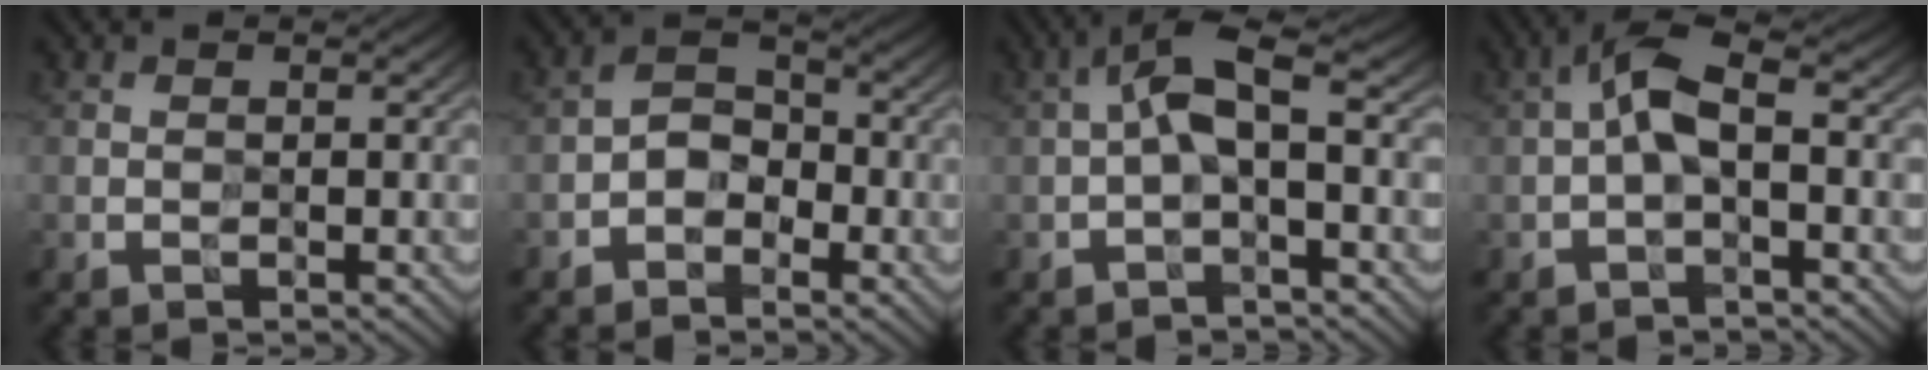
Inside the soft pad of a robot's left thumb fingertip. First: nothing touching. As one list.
[{"total": 3.7, "force": [-1.7, 2.5, 2.1], "torque": [-0.037, 0.010, -0.043]}, {"total": 5.5, "force": [-0.2, 1.7, 5.3], "torque": [-0.107, 0.021, -0.017]}, {"total": 4.9, "force": [-0.2, 1.7, 4.5], "torque": [-0.094, 0.018, -0.016]}]